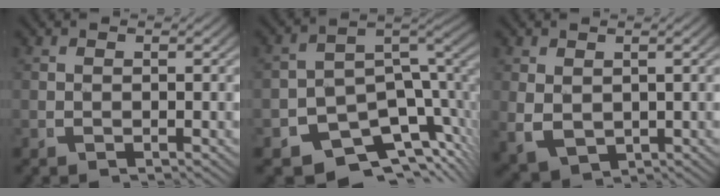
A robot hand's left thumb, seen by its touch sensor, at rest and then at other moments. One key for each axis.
{"total": 13.2, "fx": -5.1, "fy": 8.5, "fz": 8.7, "tx": -0.123, "ty": -0.035, "tz": -0.074}
{"total": 4.0, "fx": -0.4, "fy": 3.2, "fz": 2.5, "tx": -0.067, "ty": -0.029, "tz": 0.021}